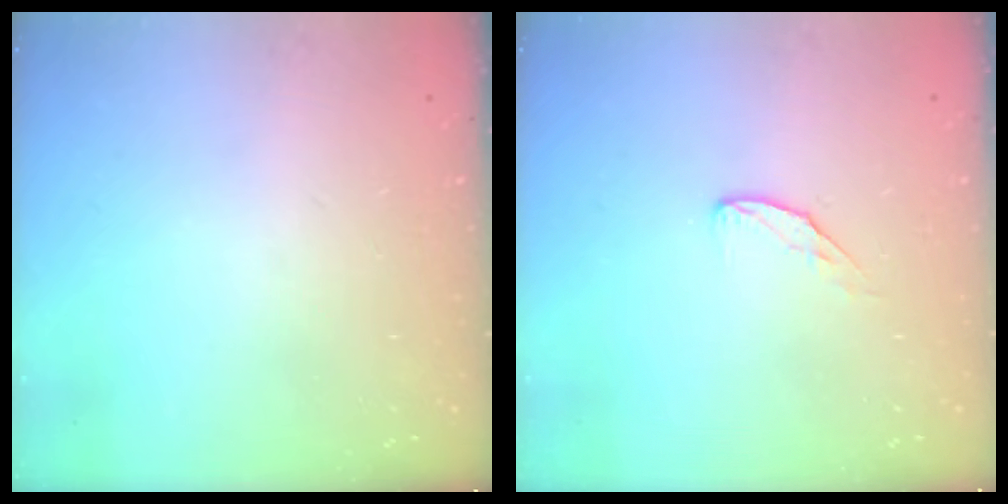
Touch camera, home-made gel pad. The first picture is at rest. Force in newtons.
{"total": 4.2, "press": 4.2, "slide": 0.5}